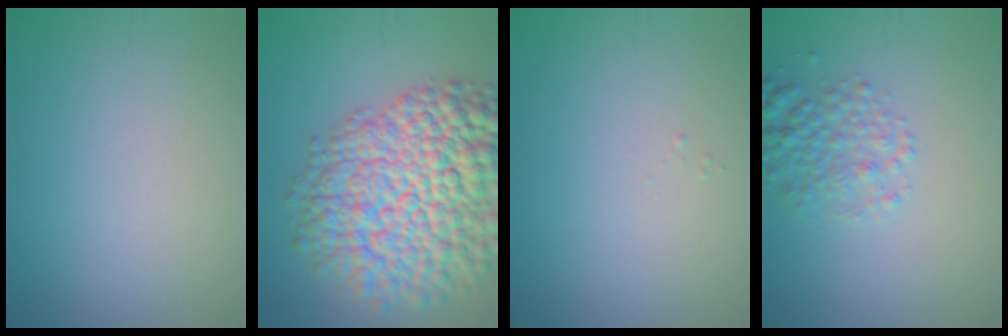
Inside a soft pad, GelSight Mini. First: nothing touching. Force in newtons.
{"total": 13.3, "press": 13.3, "slide": 0.5}
{"total": 0.0}
{"total": 2.9, "press": 2.9, "slide": 0.2}